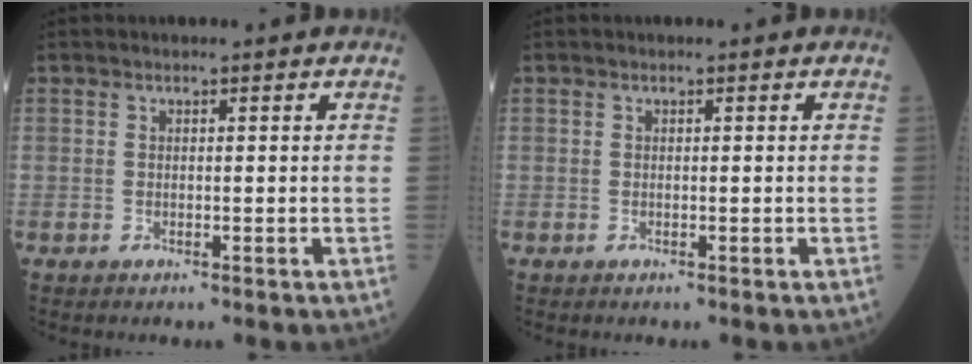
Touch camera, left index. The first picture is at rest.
{"total": 0.0}